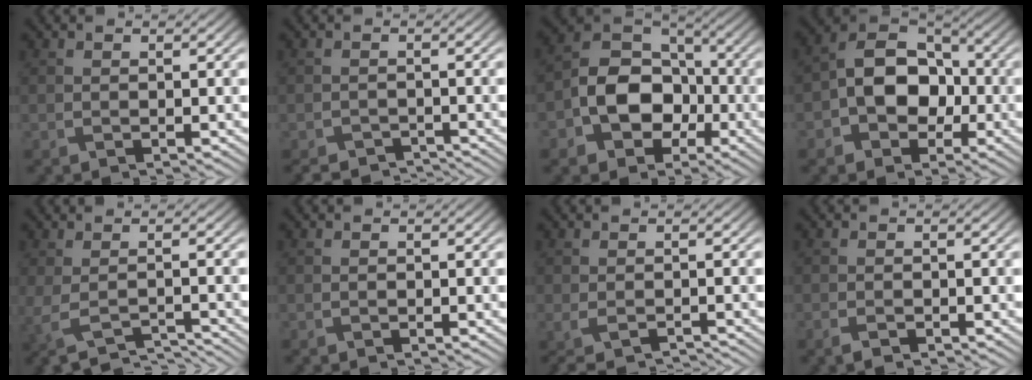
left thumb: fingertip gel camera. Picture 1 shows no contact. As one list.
[{"total": 3.6, "force": [-3.4, 0.8, 0.8], "torque": [-0.012, -0.009, -0.059]}, {"total": 10.1, "force": [-3.1, 7.5, 6.0], "torque": [-0.118, -0.007, -0.067]}, {"total": 9.6, "force": [-1.9, 7.0, 6.2], "torque": [-0.108, 0.006, -0.047]}, {"total": 3.7, "force": [-2.2, 0.6, 2.8], "torque": [-0.050, -0.014, -0.034]}, {"total": 0.0}, {"total": 2.7, "force": [-2.1, 0.5, 1.6], "torque": [-0.038, -0.012, -0.035]}, {"total": 1.6, "force": [-1.0, 0.8, 0.9], "torque": [-0.020, -0.003, -0.019]}]